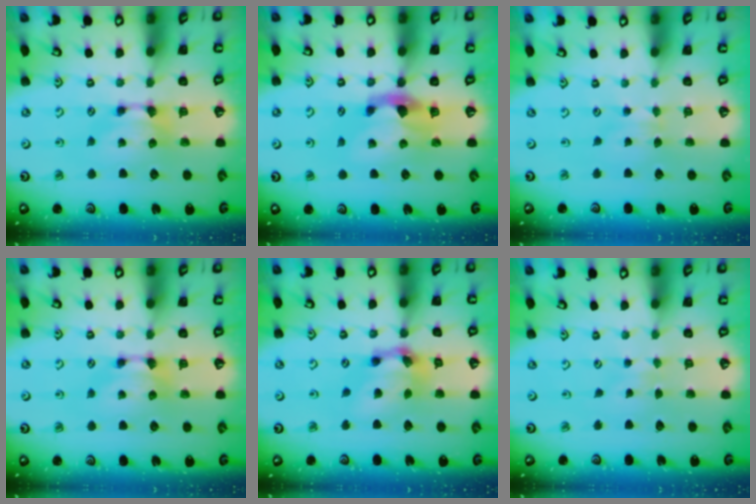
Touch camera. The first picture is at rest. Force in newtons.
{"total": 2.8, "press": 2.5, "slide": 1.3}
{"total": 2.1, "press": 2.0, "slide": 0.4}
{"total": 0.0}
{"total": 5.7, "press": 5.3, "slide": 2.1}
{"total": 3.5, "press": 3.5, "slide": 0.4}